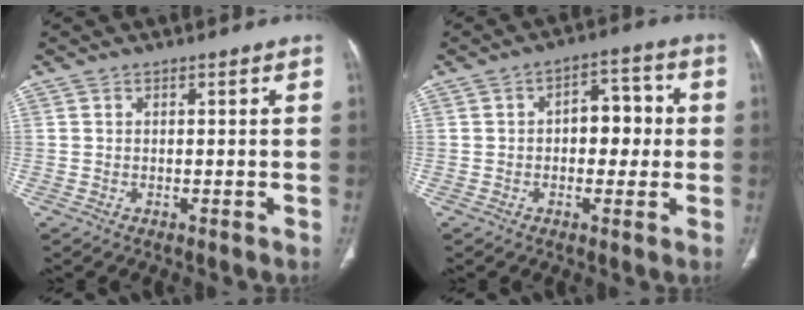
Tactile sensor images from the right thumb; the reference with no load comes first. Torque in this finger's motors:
{"motor_torque": [-0.05, 0.28, -0.14, 0.24, 0.08]}